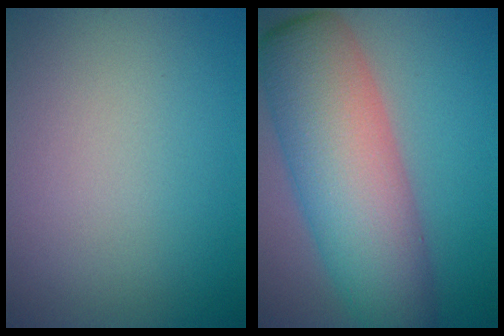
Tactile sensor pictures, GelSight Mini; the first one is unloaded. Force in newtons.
{"total": 11.0, "press": 11.0, "slide": 0.4}